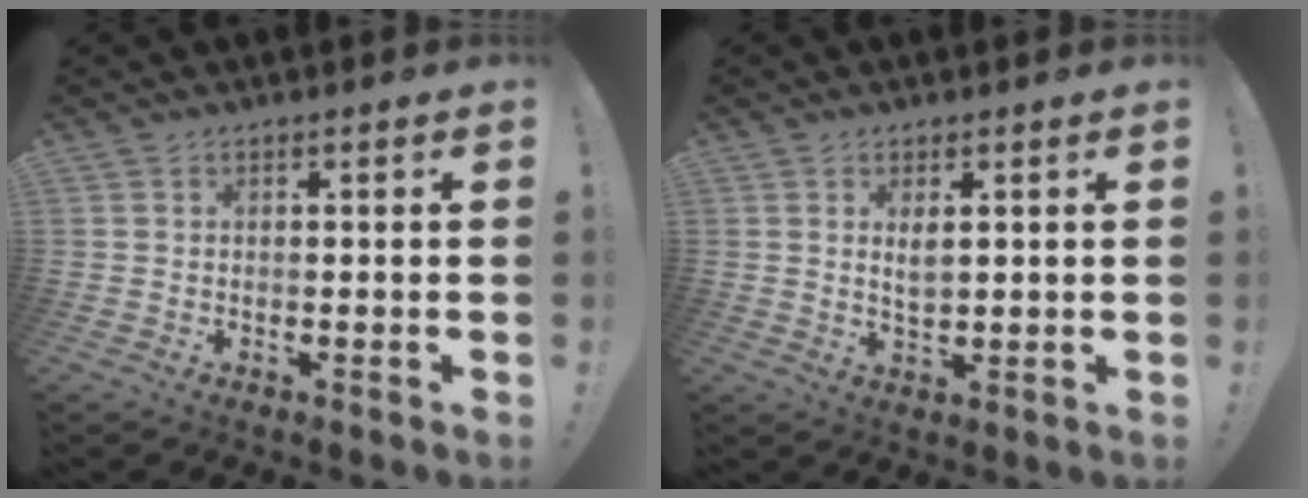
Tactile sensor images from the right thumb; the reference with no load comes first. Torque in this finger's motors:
{"motor_torque": [0.13, -0.21, 0.04, 0.29, 0.13]}